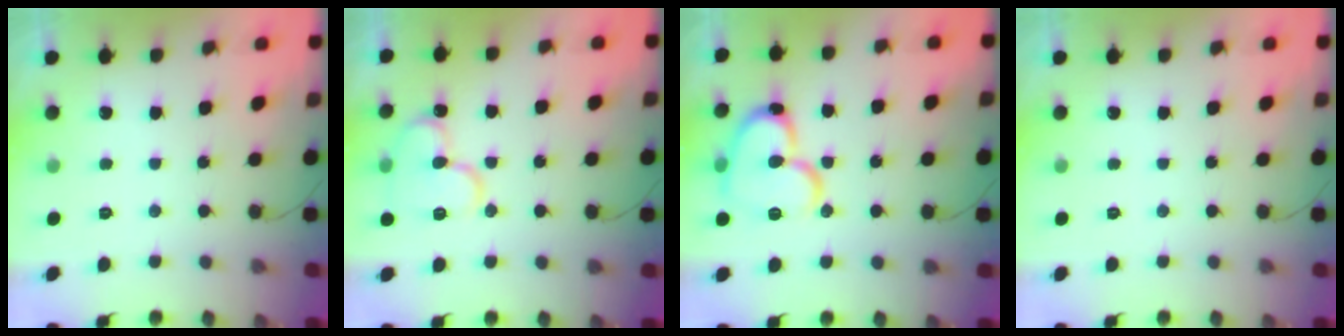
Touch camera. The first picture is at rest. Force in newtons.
{"total": 13.8, "press": 13.7, "slide": 1.4}
{"total": 16.4, "press": 16.3, "slide": 2.1}
{"total": 0.0}